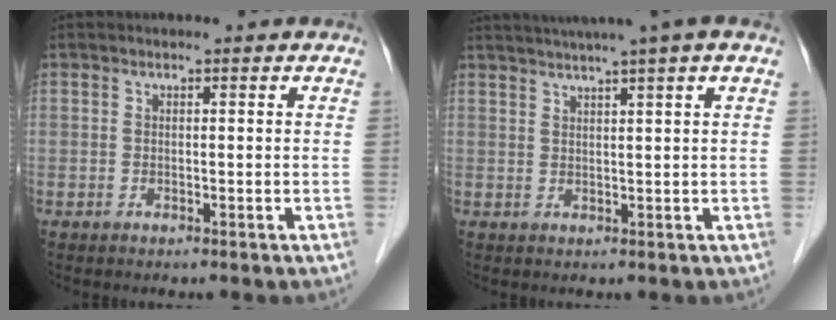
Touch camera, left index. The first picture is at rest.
{"total": 9.0, "force": [6.8, -1.3, 5.8], "torque": [-0.092, 0.033, 0.088]}